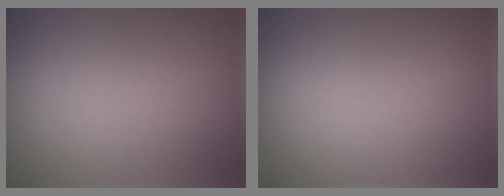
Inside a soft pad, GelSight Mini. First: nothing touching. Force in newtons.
{"total": 0.0}